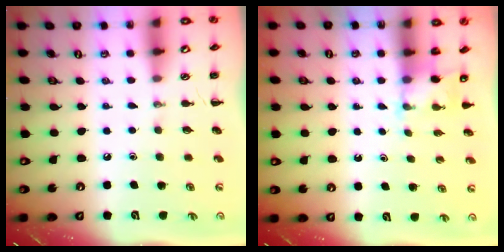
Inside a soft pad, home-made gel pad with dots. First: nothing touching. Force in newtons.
{"total": 3.8, "press": 3.7, "slide": 0.8}